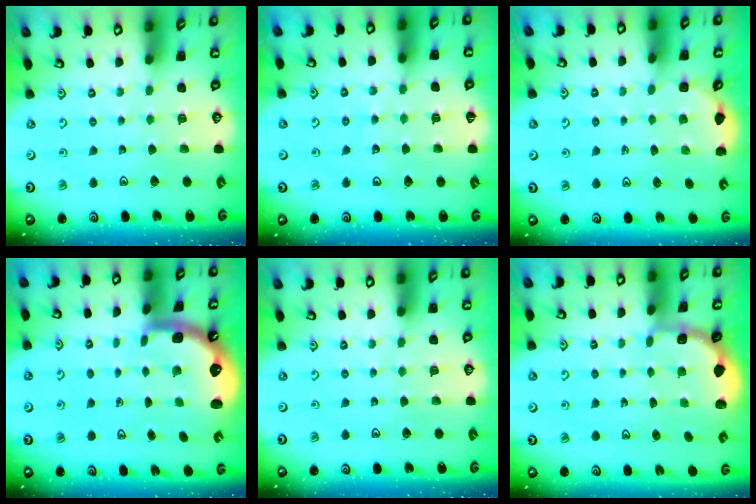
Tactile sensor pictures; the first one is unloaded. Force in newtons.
{"total": 6.1, "press": 6.1, "slide": 0.6}
{"total": 2.0, "press": 1.7, "slide": 1.1}
{"total": 1.6, "press": 1.4, "slide": 0.6}
{"total": 0.0}
{"total": 1.9, "press": 1.7, "slide": 0.8}